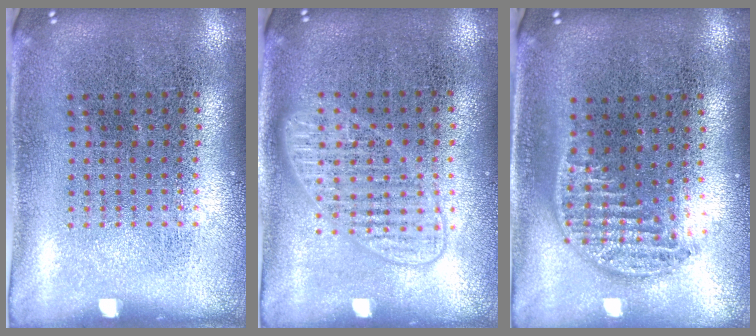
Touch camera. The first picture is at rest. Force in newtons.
{"total": 1.5, "press": 1.4, "slide": 0.2}
{"total": 1.3, "press": 1.1, "slide": 0.7}